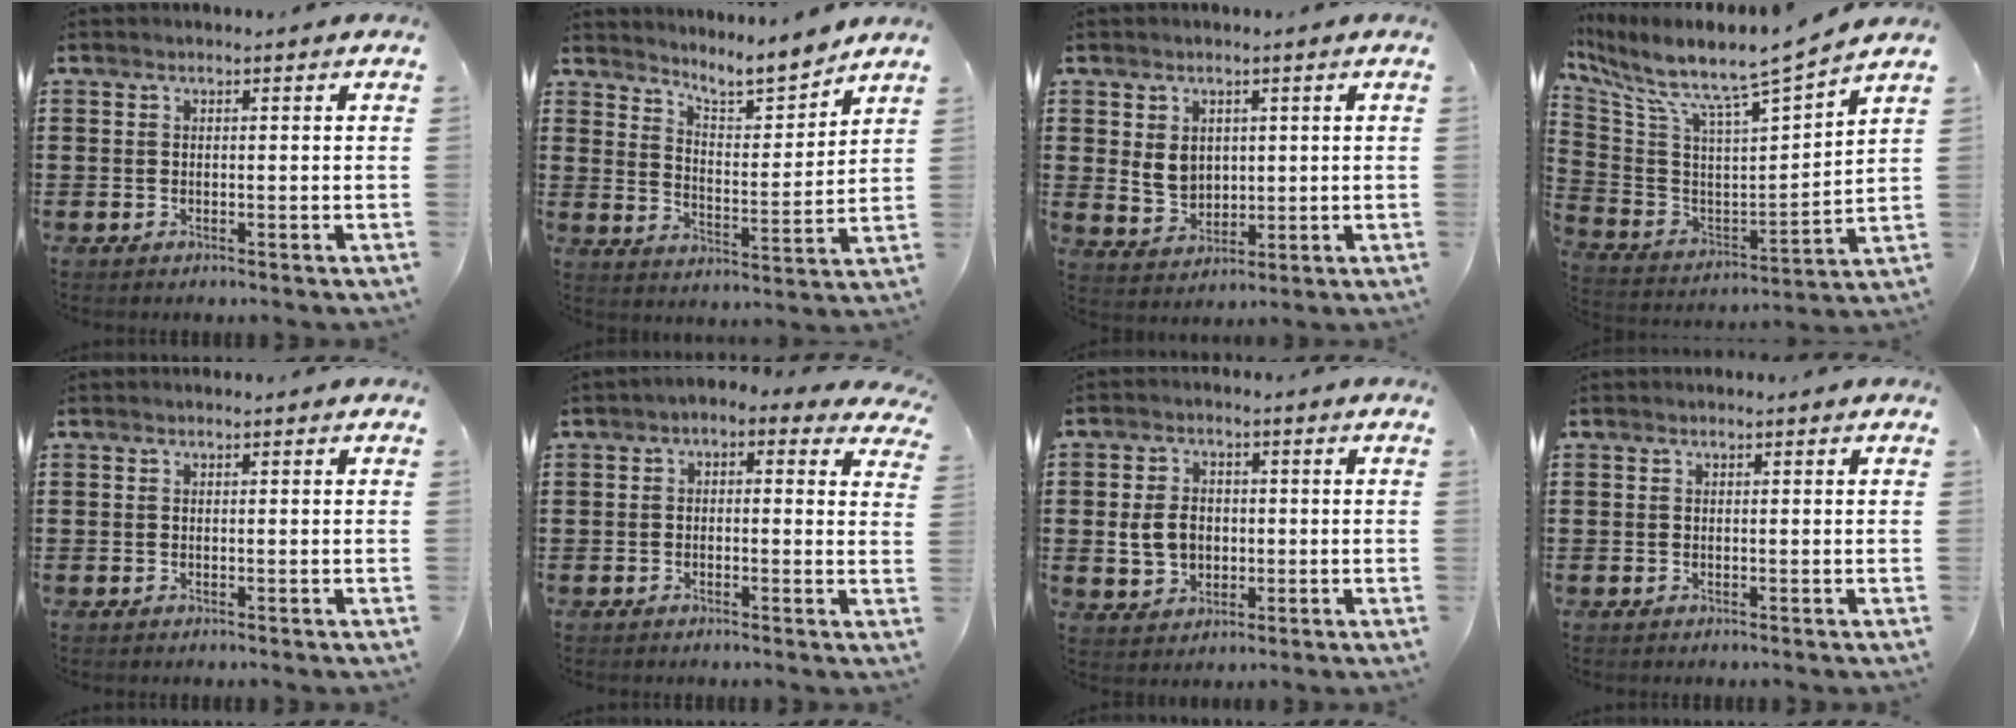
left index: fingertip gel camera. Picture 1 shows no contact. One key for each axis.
{"total": 6.4, "fx": 6.0, "fy": 0.8, "fz": 2.1, "tx": -0.051, "ty": -0.044, "tz": 0.101}
{"total": 4.3, "fx": 1.1, "fy": 3.6, "fz": 2.2, "tx": -0.046, "ty": 0.005, "tz": 0.018}
{"total": 7.9, "fx": 6.9, "fy": 0.4, "fz": 3.9, "tx": -0.112, "ty": -0.065, "tz": 0.106}
{"total": 0.0}
{"total": 1.4, "fx": -0.6, "fy": 0.7, "fz": 1.1, "tx": -0.025, "ty": 0.009, "tz": -0.016}
{"total": 5.3, "fx": -0.3, "fy": 4.2, "fz": 3.3, "tx": -0.078, "ty": 0.002, "tz": -0.012}
{"total": 0.0}